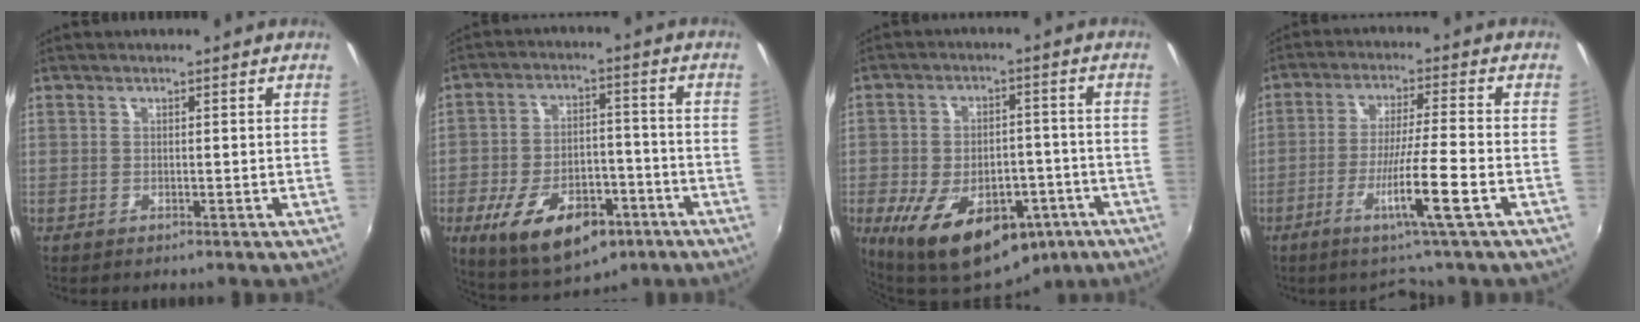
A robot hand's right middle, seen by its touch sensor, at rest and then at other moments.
{"total": 16.6, "force": [-8.5, 8.7, 11.3], "torque": [-0.223, -0.007, -0.120]}
{"total": 17.7, "force": [-9.0, 10.0, 11.5], "torque": [-0.227, -0.016, -0.124]}
{"total": 9.8, "force": [-5.1, -0.5, 8.4], "torque": [-0.155, -0.016, -0.093]}